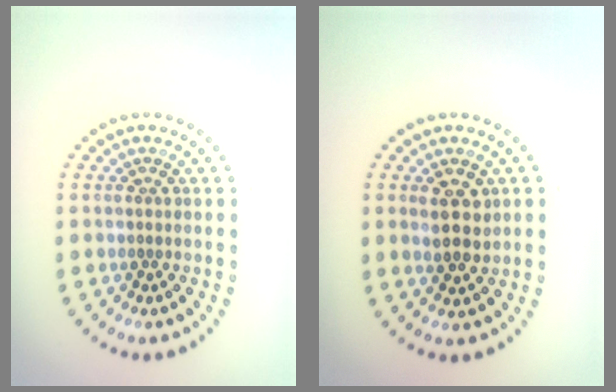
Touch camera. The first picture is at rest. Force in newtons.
{"total": 2.7, "press": 2.6, "slide": 0.7}